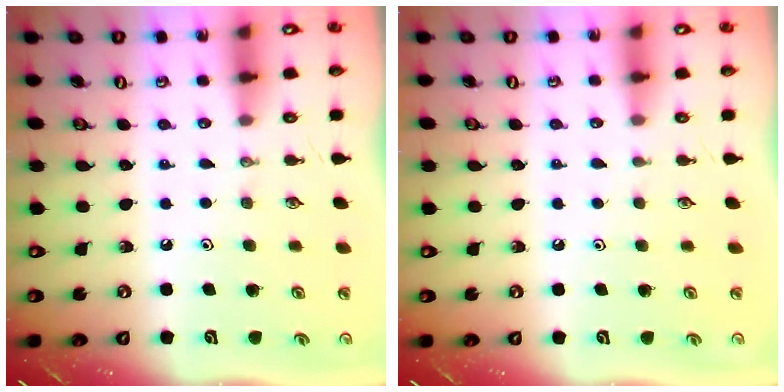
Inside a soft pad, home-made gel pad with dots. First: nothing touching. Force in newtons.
{"total": 0.6, "press": 0.6, "slide": 0.1}